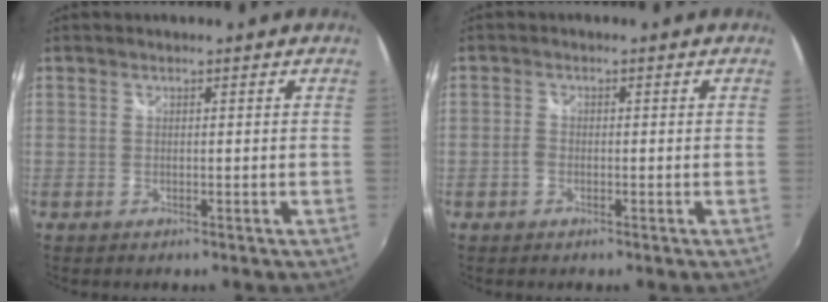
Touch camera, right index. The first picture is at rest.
{"total": 1.2, "force": [-0.7, 0.9, 0.3], "torque": [-0.005, 0.002, -0.013]}